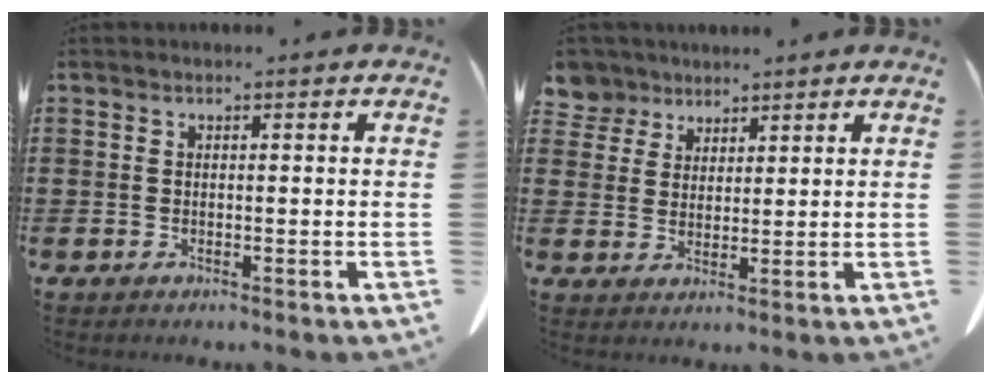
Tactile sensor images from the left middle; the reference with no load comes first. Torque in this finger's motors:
{"motor_torque": [0.22, 0.14, 0.00, 0.02]}